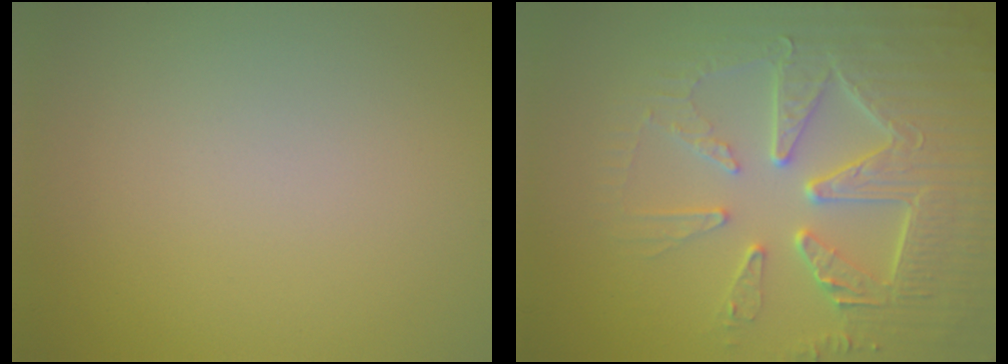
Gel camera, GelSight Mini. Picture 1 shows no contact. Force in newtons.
{"total": 8.0, "press": 6.3, "slide": 4.9}